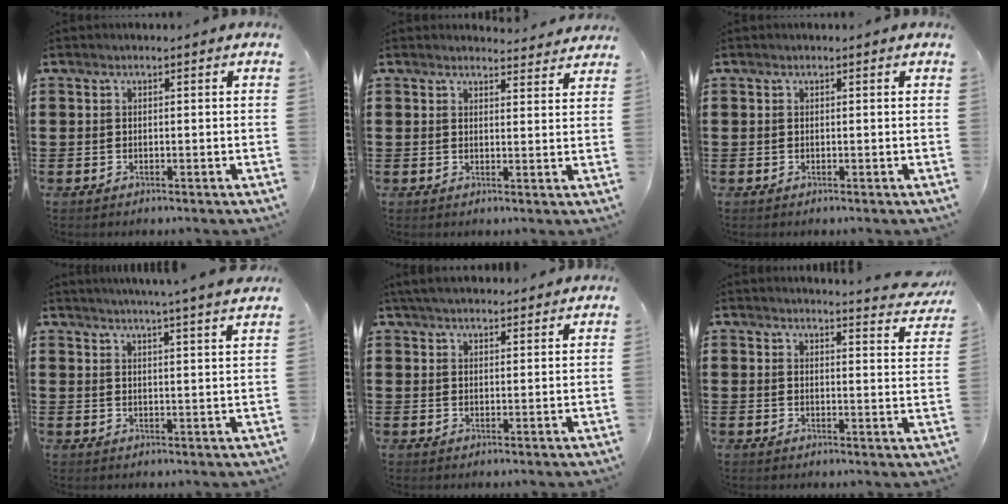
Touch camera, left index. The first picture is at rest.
{"total": 2.7, "force": [2.7, 0.4, 0.2], "torque": [-0.005, -0.013, 0.048]}
{"total": 0.0}
{"total": 3.9, "force": [3.6, -1.1, 1.1], "torque": [-0.033, -0.018, 0.061]}
{"total": 3.8, "force": [3.7, 0.6, 1.1], "torque": [-0.030, -0.002, 0.070]}
{"total": 3.7, "force": [3.6, -0.3, 0.9], "torque": [-0.017, -0.025, 0.061]}